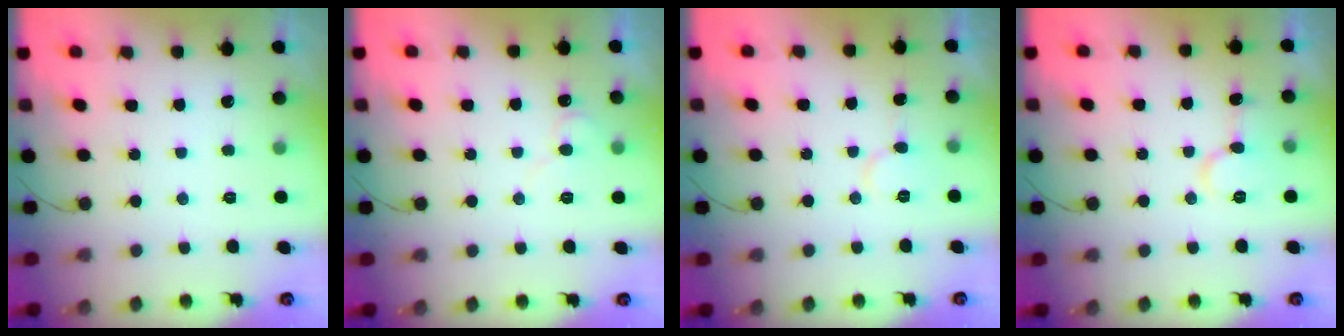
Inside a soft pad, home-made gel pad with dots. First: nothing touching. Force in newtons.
{"total": 4.4, "press": 4.4, "slide": 0.4}
{"total": 5.5, "press": 5.5, "slide": 0.5}
{"total": 8.7, "press": 8.6, "slide": 1.0}